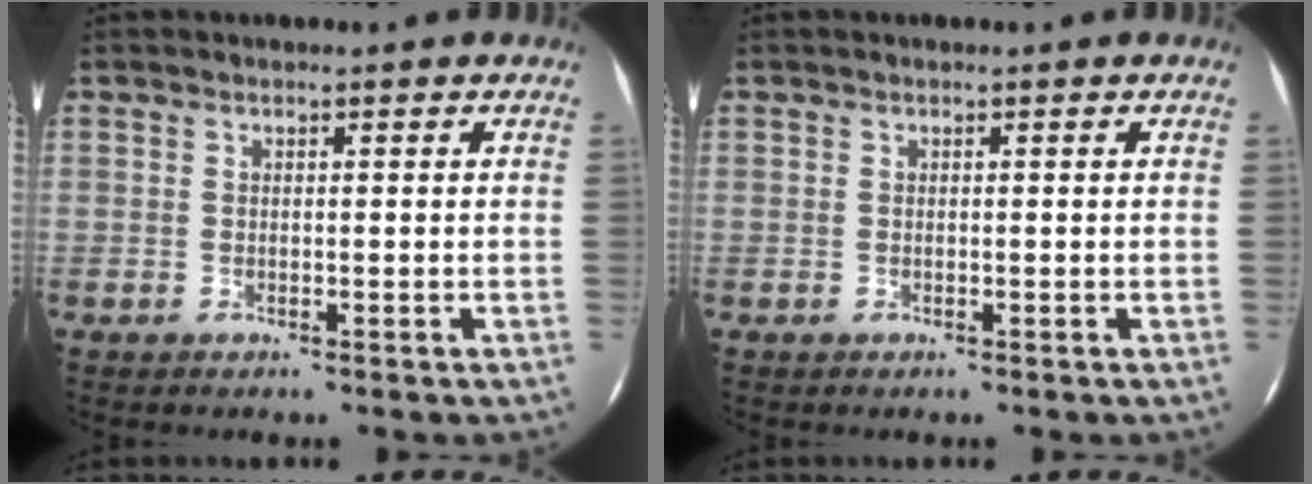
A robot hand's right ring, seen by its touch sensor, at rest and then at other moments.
{"total": 0.0}